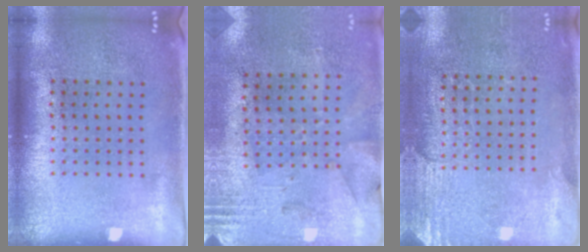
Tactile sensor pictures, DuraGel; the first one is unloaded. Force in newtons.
{"total": 2.7, "press": 2.3, "slide": 1.5}
{"total": 2.6, "press": 2.4, "slide": 1.1}